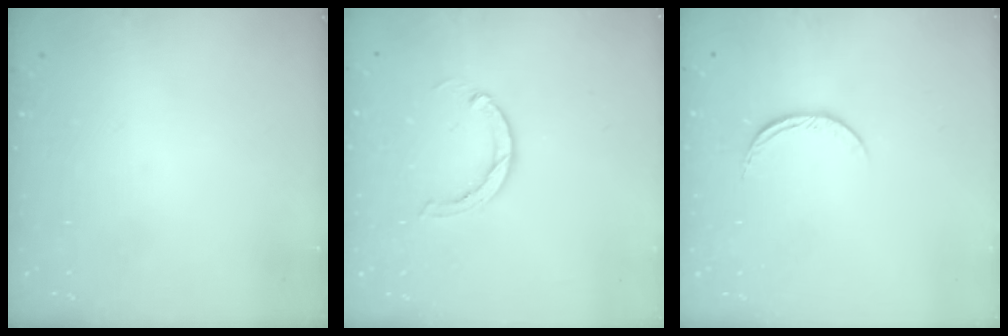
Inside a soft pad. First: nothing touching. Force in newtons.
{"total": 3.1, "press": 3.1, "slide": 0.1}
{"total": 6.5, "press": 6.5, "slide": 0.7}